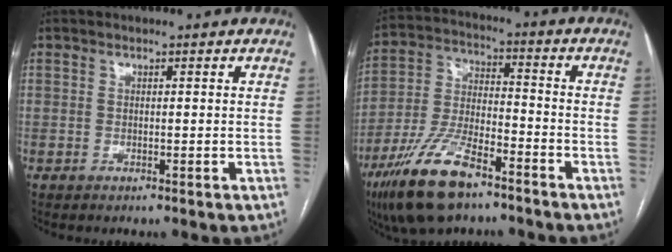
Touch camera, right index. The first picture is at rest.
{"total": 14.4, "force": [-9.4, 4.7, 9.9], "torque": [-0.208, -0.009, -0.173]}